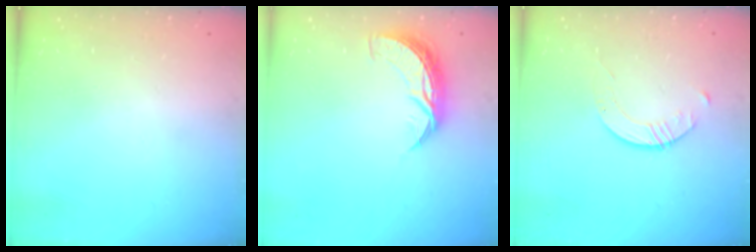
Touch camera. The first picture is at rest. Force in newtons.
{"total": 8.2, "press": 8.2, "slide": 0.7}
{"total": 2.8, "press": 2.8, "slide": 0.3}